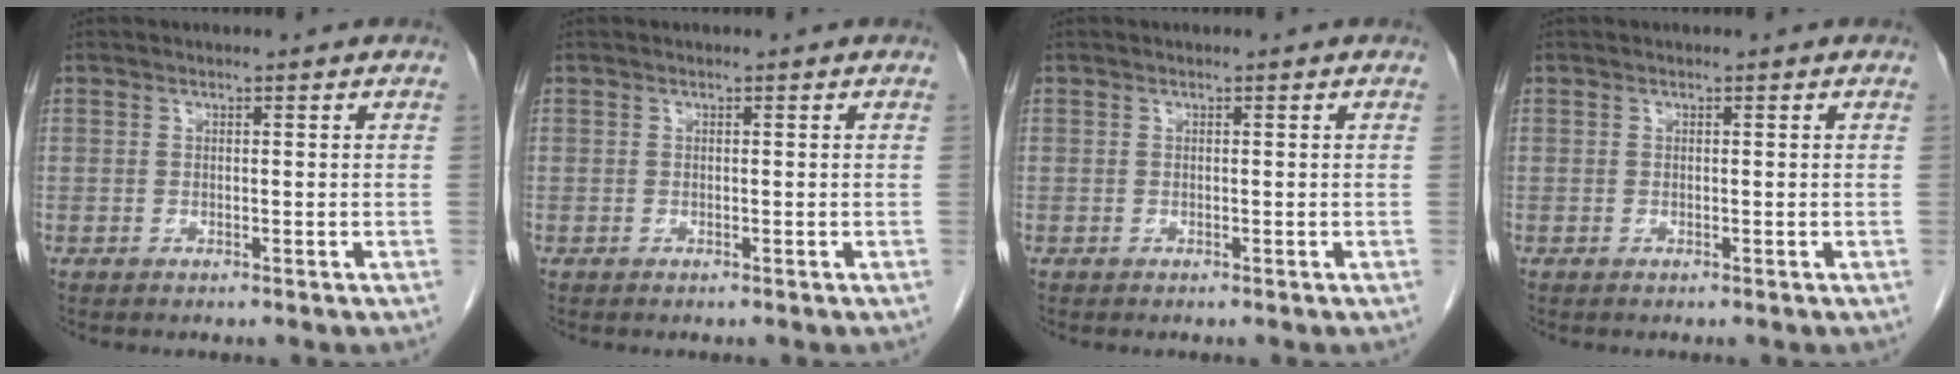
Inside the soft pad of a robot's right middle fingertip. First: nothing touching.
{"total": 0.0}
{"total": 0.0}
{"total": 0.0}